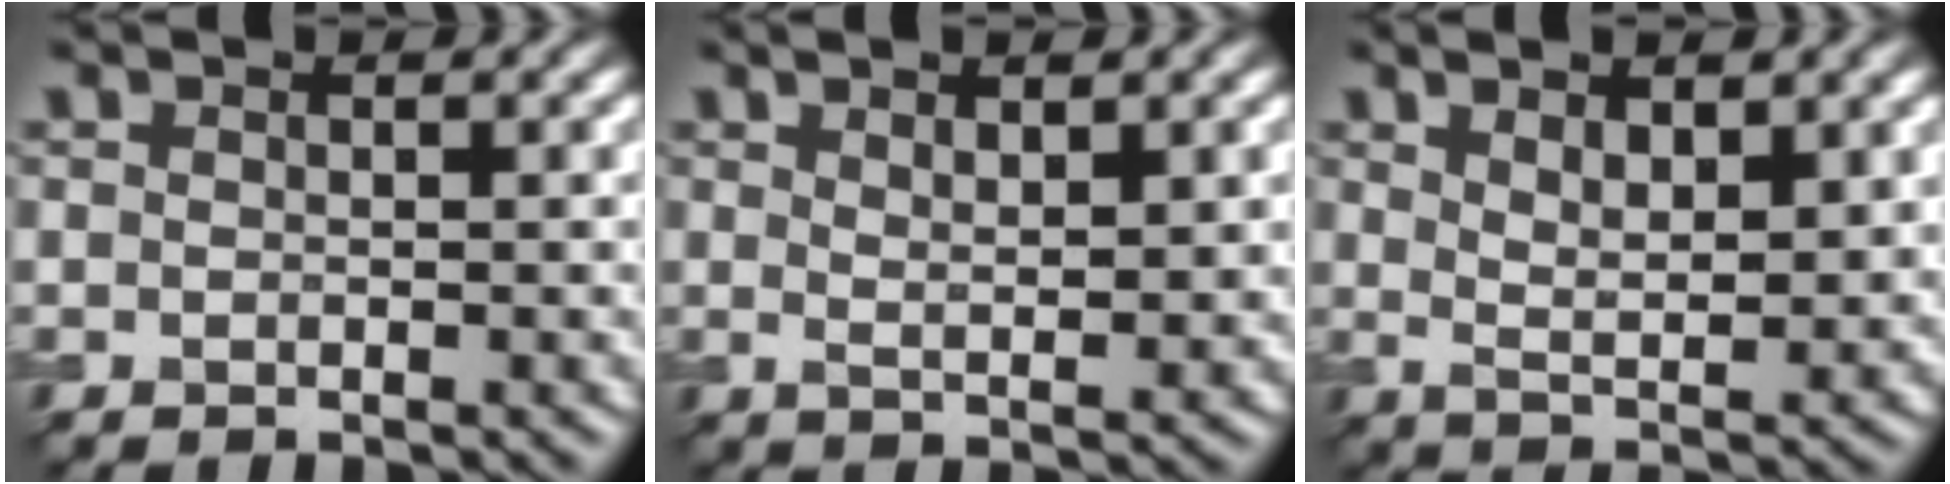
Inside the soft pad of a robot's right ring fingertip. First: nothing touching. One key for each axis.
{"total": 3.1, "fx": 1.5, "fy": 0.8, "fz": 2.6, "tx": -0.043, "ty": -0.006, "tz": 0.029}
{"total": 4.8, "fx": 2.4, "fy": 1.6, "fz": 3.9, "tx": -0.070, "ty": -0.010, "tz": 0.043}